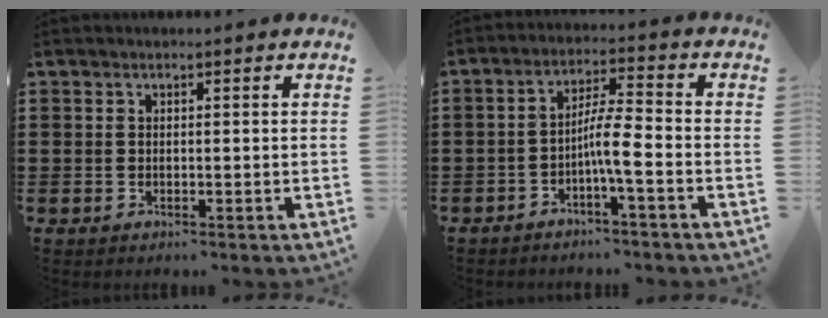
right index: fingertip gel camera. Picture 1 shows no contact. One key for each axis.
{"total": 5.9, "fx": -2.1, "fy": 0.5, "fz": 5.4, "tx": -0.103, "ty": 0.003, "tz": -0.045}